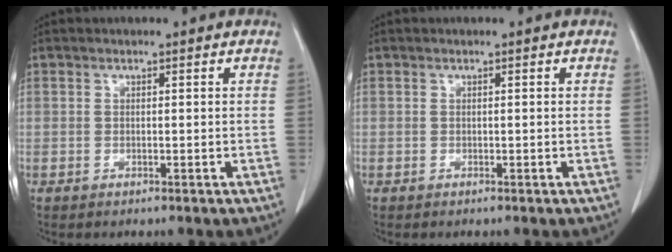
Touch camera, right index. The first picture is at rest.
{"total": 0.0}